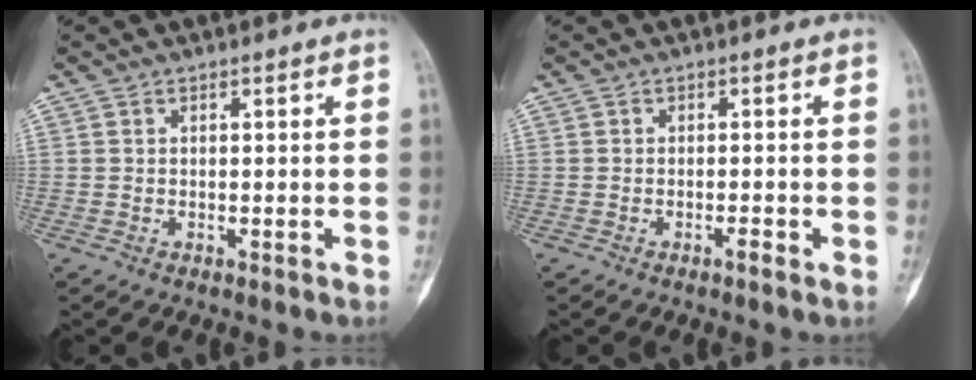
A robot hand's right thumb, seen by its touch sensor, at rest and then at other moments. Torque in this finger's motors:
{"motor_torque": [-0.21, 0.11, -0.06, -0.03, 0.03]}